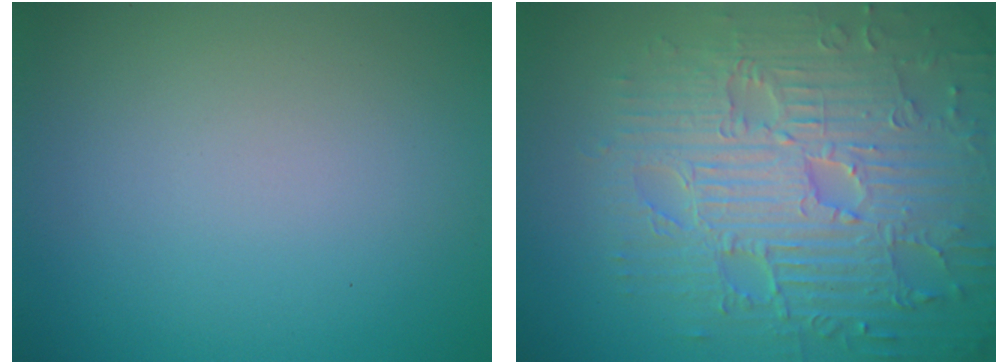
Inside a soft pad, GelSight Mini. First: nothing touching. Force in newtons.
{"total": 9.6, "press": 6.9, "slide": 6.7}